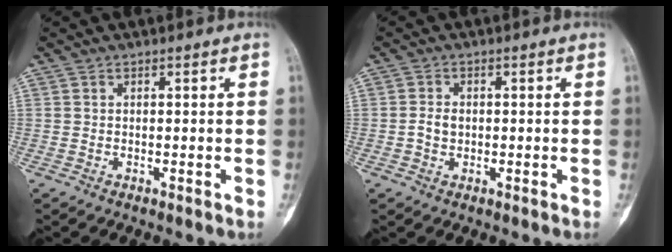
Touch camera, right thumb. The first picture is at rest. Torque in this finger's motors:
{"motor_torque": [0.39, 0.50, 0.18, -0.37, 0.09]}